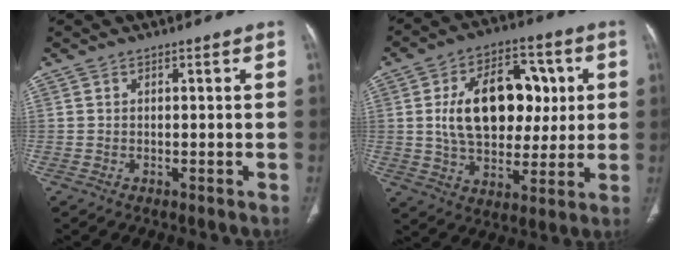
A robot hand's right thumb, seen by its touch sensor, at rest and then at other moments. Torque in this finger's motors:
{"motor_torque": [0.52, 0.78, 0.80, 0.35, 0.14]}